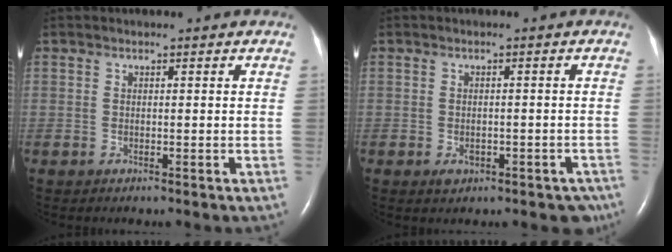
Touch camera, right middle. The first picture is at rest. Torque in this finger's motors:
{"motor_torque": [-0.03, -0.04, 0.04, 0.01]}